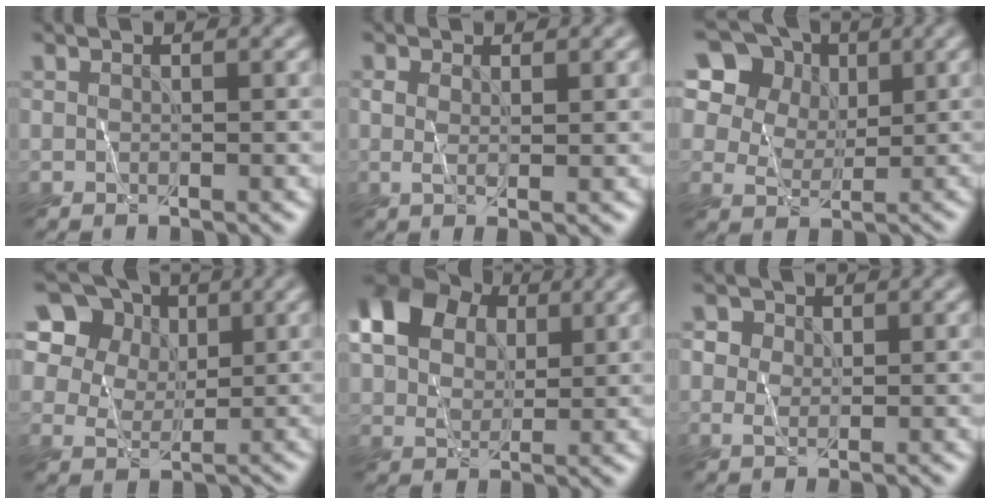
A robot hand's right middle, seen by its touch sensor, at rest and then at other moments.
{"total": 1.6, "force": [0.5, 0.6, 1.4], "torque": [-0.027, 0.000, 0.010]}
{"total": 13.9, "force": [7.1, 10.5, 5.8], "torque": [-0.165, 0.033, 0.135]}
{"total": 13.0, "force": [6.7, 9.8, 5.3], "torque": [-0.146, 0.037, 0.125]}
{"total": 11.3, "force": [4.3, 7.6, 7.1], "torque": [-0.156, 0.033, 0.066]}
{"total": 2.7, "force": [0.4, 2.2, 1.5], "torque": [-0.015, 0.012, -0.006]}